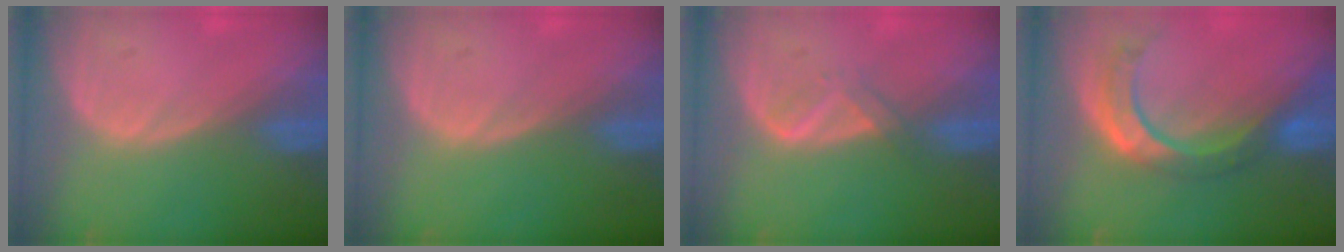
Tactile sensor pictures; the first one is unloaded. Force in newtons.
{"total": 0.0}
{"total": 2.1, "press": 2.1, "slide": 0.2}
{"total": 8.5, "press": 7.2, "slide": 4.5}